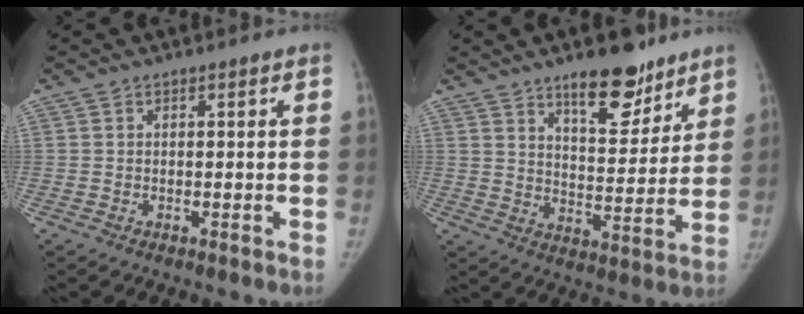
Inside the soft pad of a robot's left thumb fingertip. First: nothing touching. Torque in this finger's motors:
{"motor_torque": [1.37, 0.38, 0.93, -1.01, 0.26]}